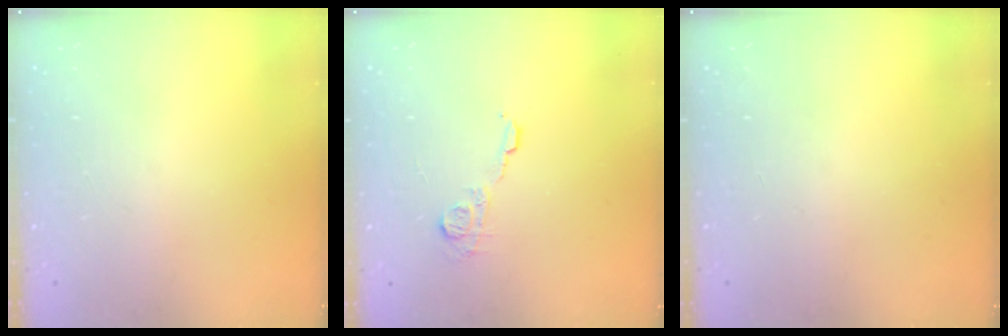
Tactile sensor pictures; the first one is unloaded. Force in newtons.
{"total": 7.3, "press": 7.2, "slide": 0.4}
{"total": 0.0}